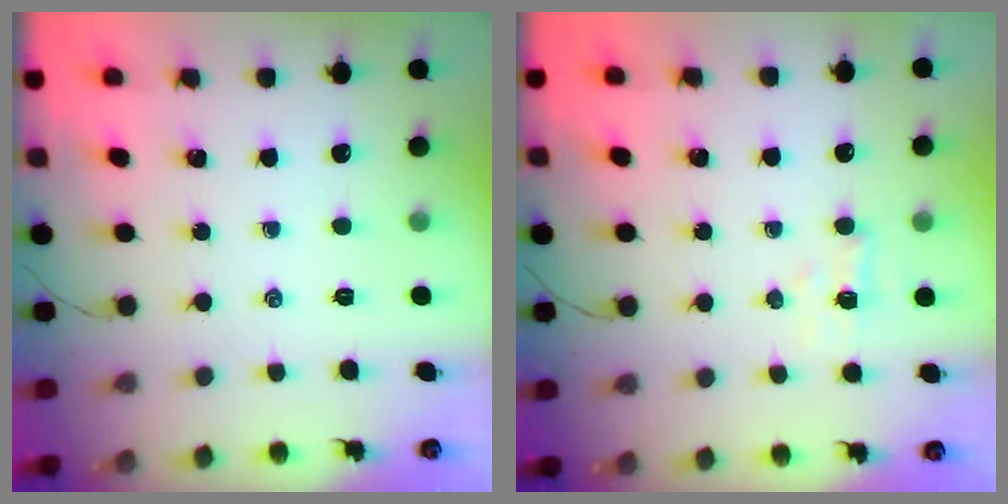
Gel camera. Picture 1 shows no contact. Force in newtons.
{"total": 2.1, "press": 2.0, "slide": 0.7}